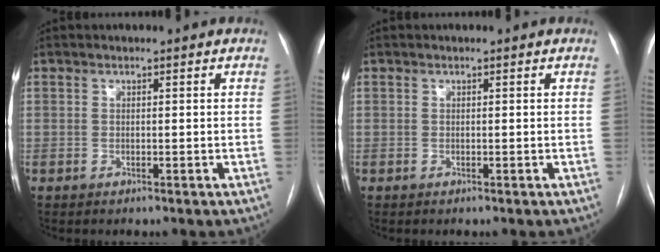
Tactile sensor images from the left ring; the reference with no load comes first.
{"total": 0.0}